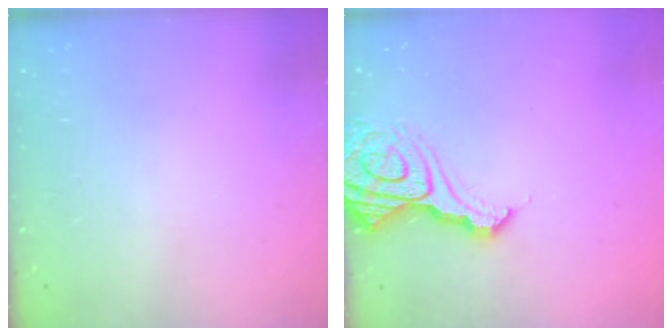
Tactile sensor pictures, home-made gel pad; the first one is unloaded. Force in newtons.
{"total": 13.5, "press": 13.5, "slide": 1.4}